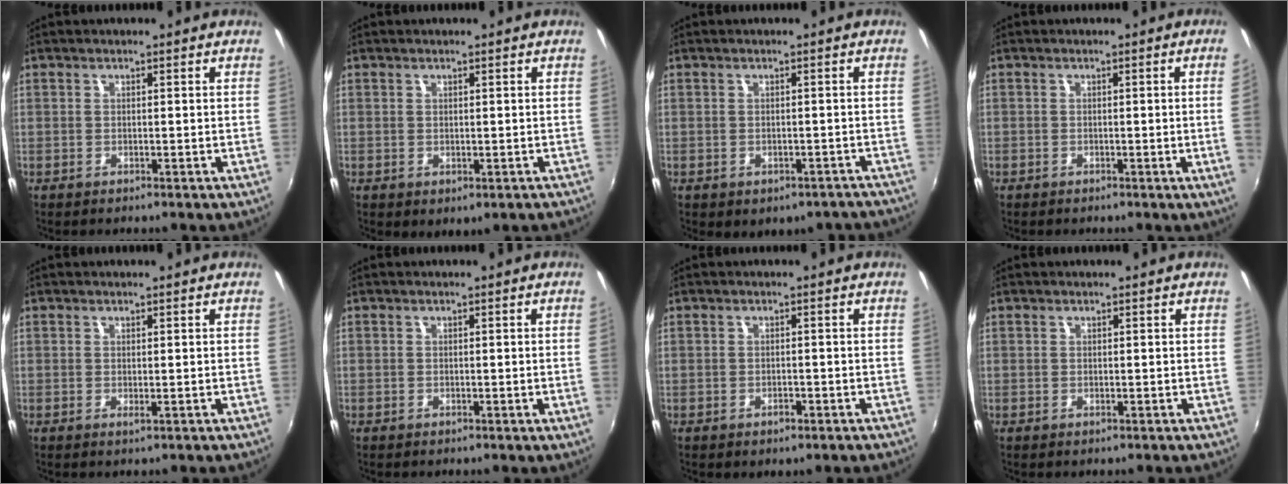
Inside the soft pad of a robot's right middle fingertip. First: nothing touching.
{"total": 1.2, "force": [0.0, 0.7, 1.0], "torque": [-0.016, -0.005, 0.003]}
{"total": 7.0, "force": [-5.1, 4.0, 2.5], "torque": [-0.044, -0.001, -0.044]}
{"total": 2.2, "force": [-0.2, -1.3, 1.7], "torque": [-0.025, -0.012, 0.002]}
{"total": 0.5, "force": [-0.2, 0.0, 0.5], "torque": [-0.006, -0.001, -0.004]}
{"total": 0.5, "force": [-0.1, -0.3, 0.4], "torque": [-0.004, -0.001, -0.003]}
{"total": 2.1, "force": [-1.4, 1.2, 1.0], "torque": [-0.019, -0.005, -0.018]}
{"total": 0.0}